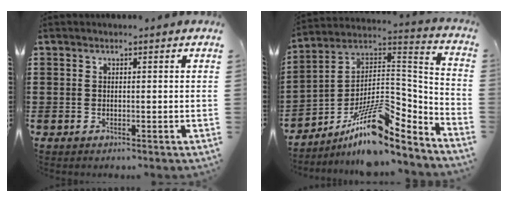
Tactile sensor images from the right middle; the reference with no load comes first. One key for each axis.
{"total": 13.4, "fx": -8.2, "fy": 3.6, "fz": 9.9, "tx": -0.193, "ty": -0.005, "tz": -0.160}